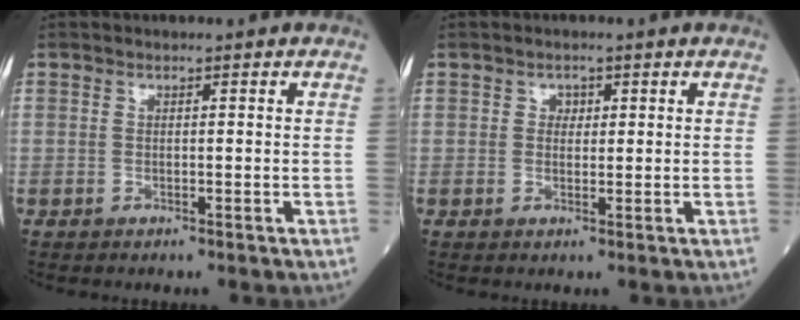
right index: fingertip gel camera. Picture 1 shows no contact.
{"total": 1.4, "force": [0.5, 1.1, 0.6], "torque": [-0.005, 0.001, 0.006]}